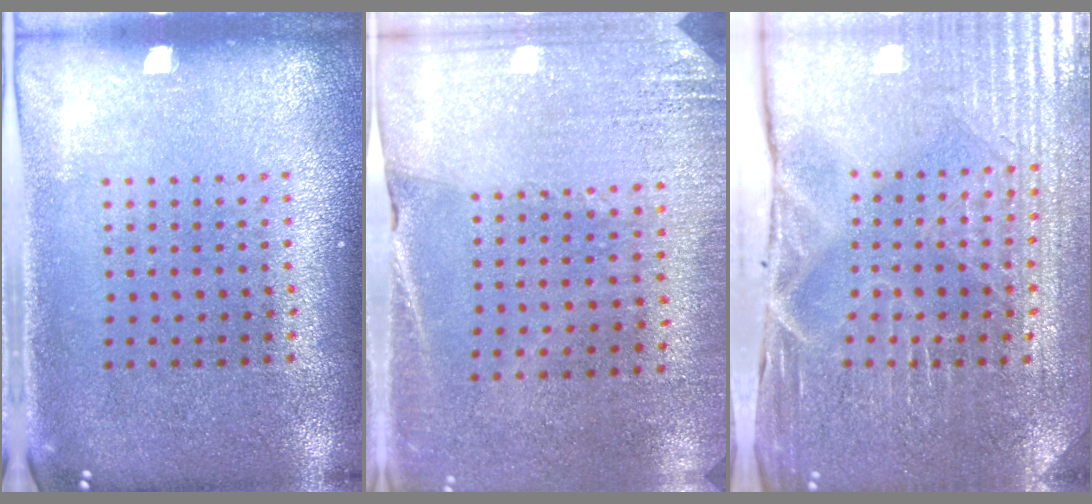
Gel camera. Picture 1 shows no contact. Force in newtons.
{"total": 2.7, "press": 2.6, "slide": 0.9}
{"total": 4.1, "press": 4.1, "slide": 0.5}